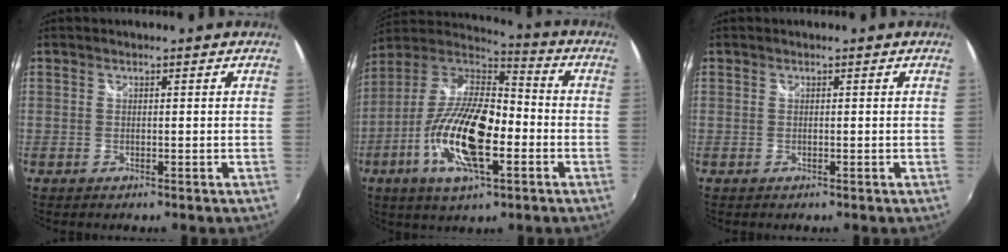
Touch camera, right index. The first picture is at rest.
{"total": 19.3, "force": [-6.1, 7.1, 16.8], "torque": [-0.337, -0.016, -0.122]}
{"total": 0.0}